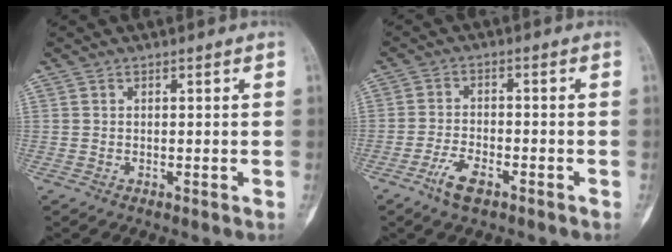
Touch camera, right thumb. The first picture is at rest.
{"total": 5.5, "force": [-3.5, 2.3, 3.5], "torque": [-0.068, 0.015, -0.066]}